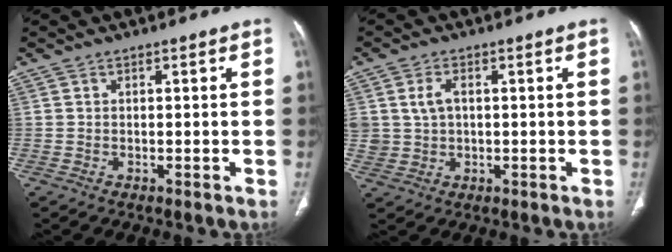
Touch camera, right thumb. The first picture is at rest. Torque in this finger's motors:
{"motor_torque": [-0.16, -0.17, 0.11, 0.62, 0.08]}